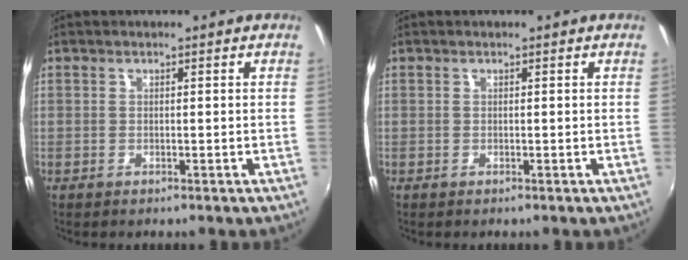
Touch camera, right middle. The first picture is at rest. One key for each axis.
{"total": 0.0}